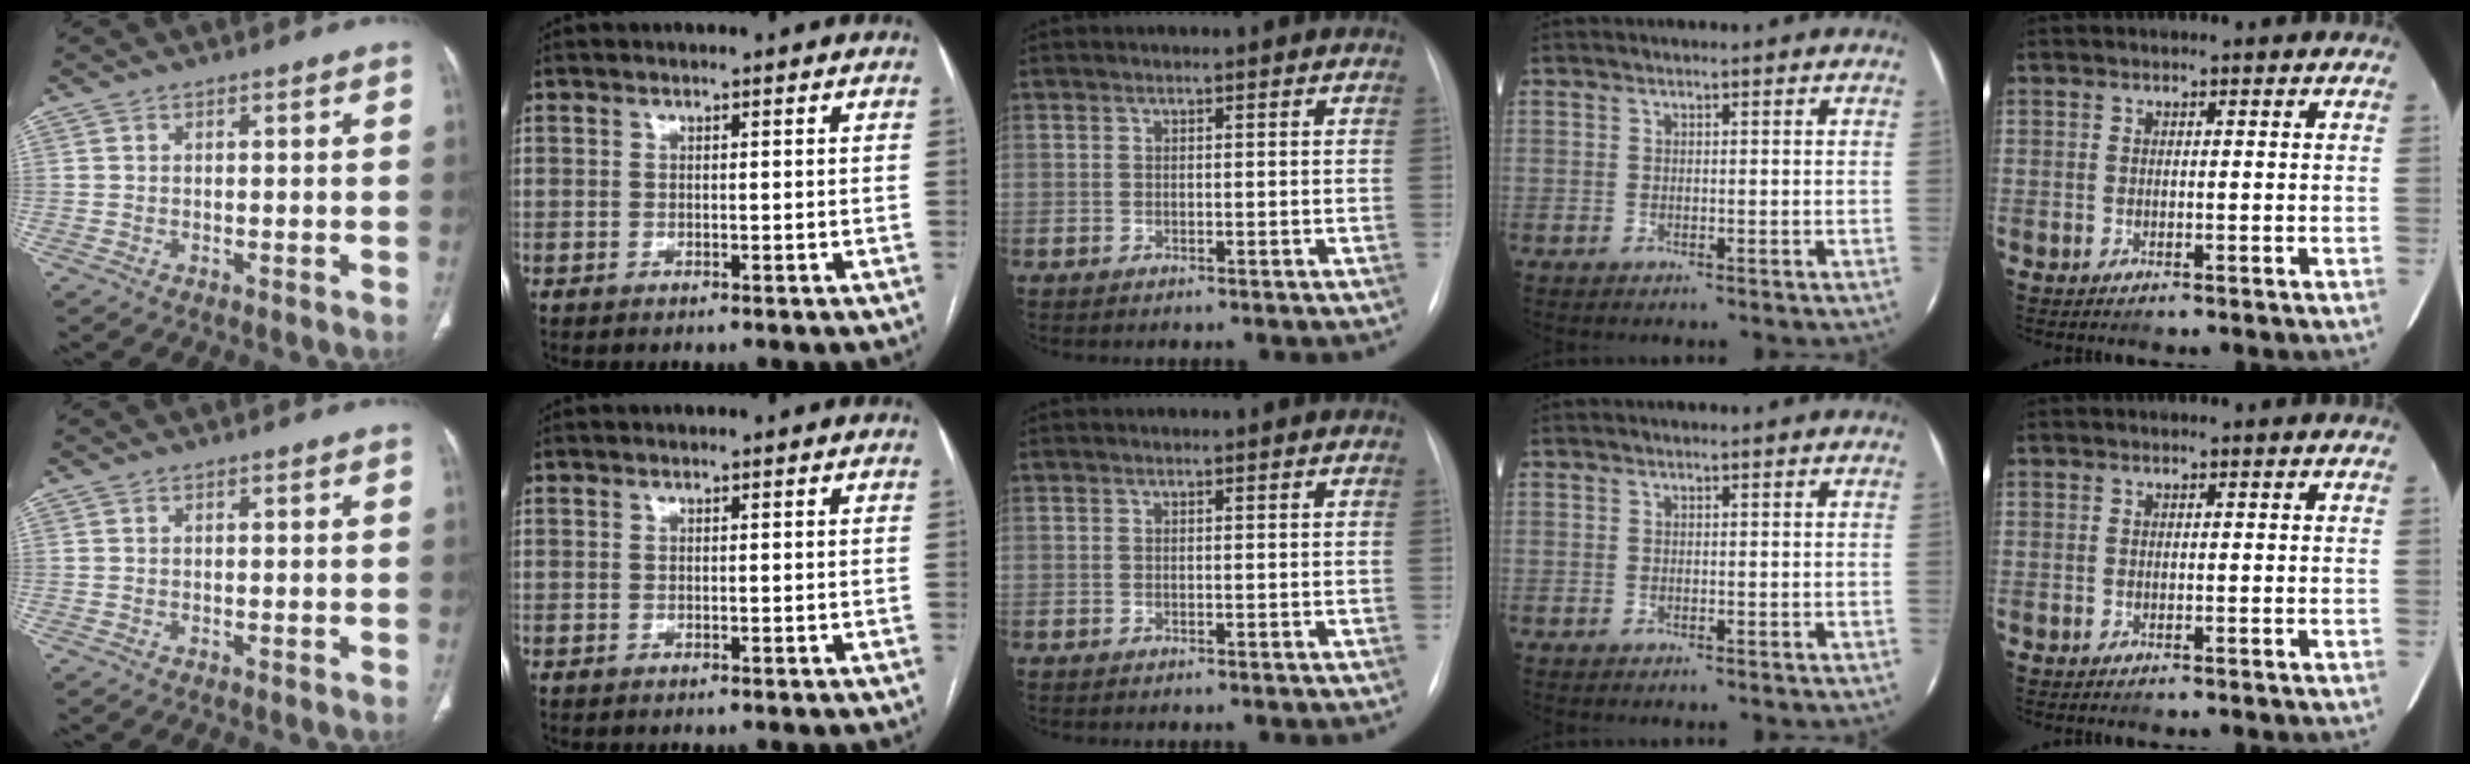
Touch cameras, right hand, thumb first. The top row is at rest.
{}